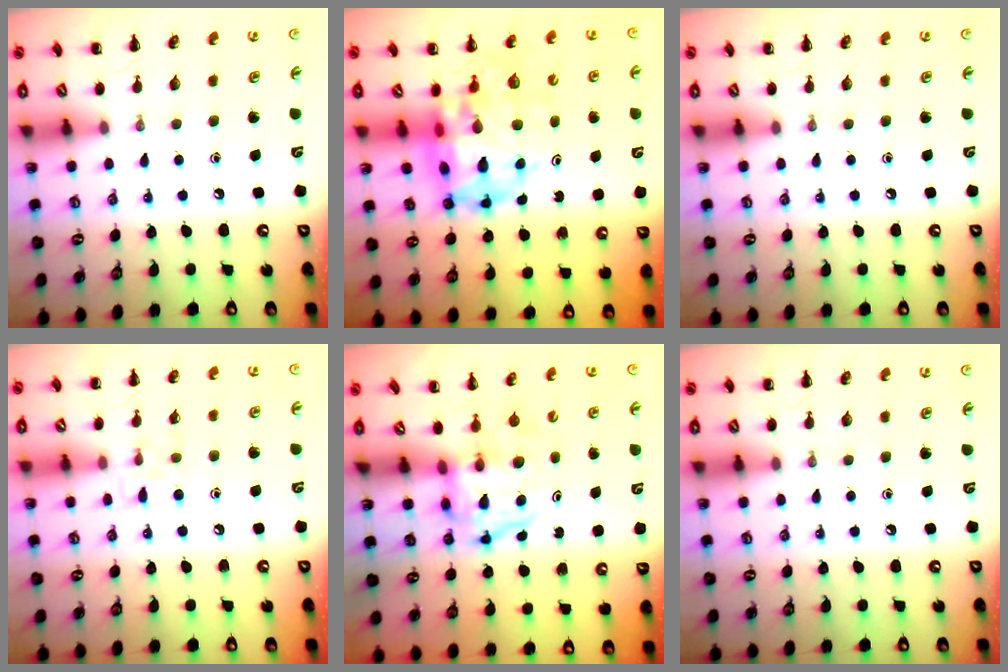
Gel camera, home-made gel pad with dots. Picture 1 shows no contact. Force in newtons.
{"total": 14.8, "press": 14.2, "slide": 4.3}
{"total": 0.0}
{"total": 7.1, "press": 6.9, "slide": 1.8}
{"total": 3.8, "press": 3.7, "slide": 0.6}
{"total": 0.0}